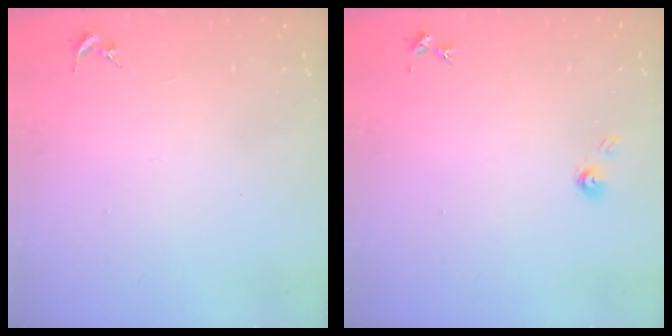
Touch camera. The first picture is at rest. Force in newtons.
{"total": 3.9, "press": 3.8, "slide": 0.4}